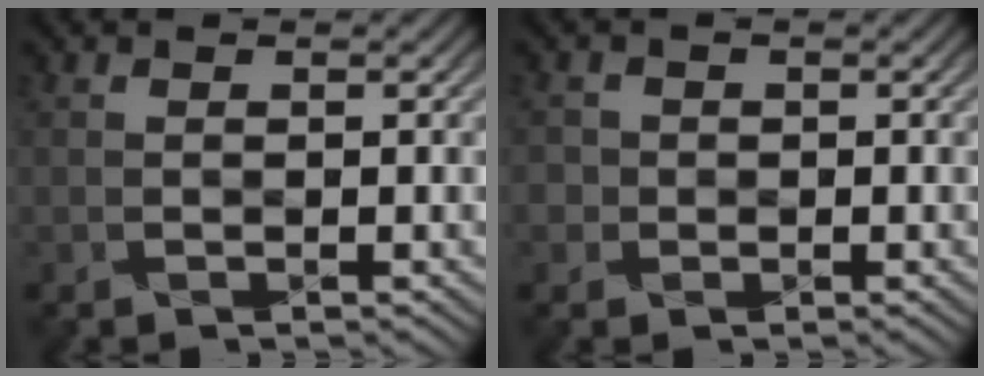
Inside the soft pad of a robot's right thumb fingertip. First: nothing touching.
{"total": 1.9, "force": [-0.2, 1.8, 0.1], "torque": [-0.001, 0.000, -0.007]}